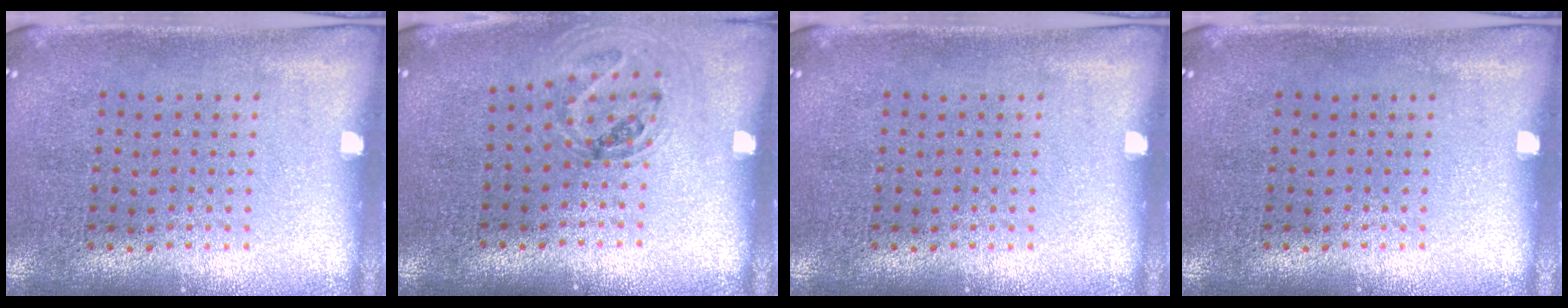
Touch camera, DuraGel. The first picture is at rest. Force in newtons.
{"total": 1.0, "press": 0.9, "slide": 0.2}
{"total": 0.0}
{"total": 0.0}